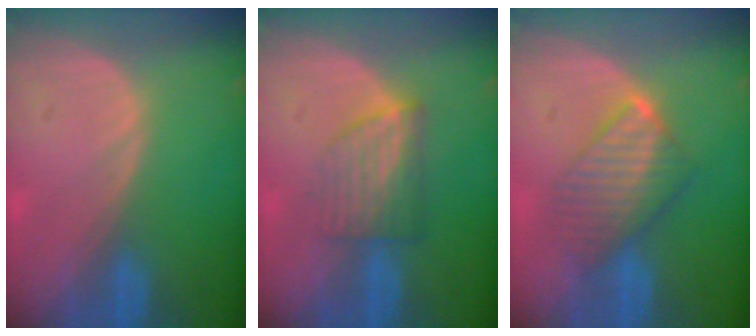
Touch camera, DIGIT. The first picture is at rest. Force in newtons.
{"total": 6.1, "press": 5.5, "slide": 2.8}
{"total": 6.4, "press": 6.4, "slide": 0.8}